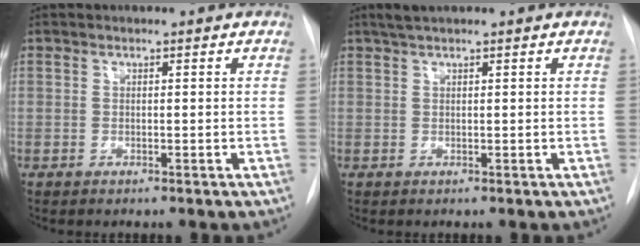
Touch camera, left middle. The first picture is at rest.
{"total": 2.0, "force": [1.5, 0.1, 1.2], "torque": [-0.025, 0.013, 0.028]}